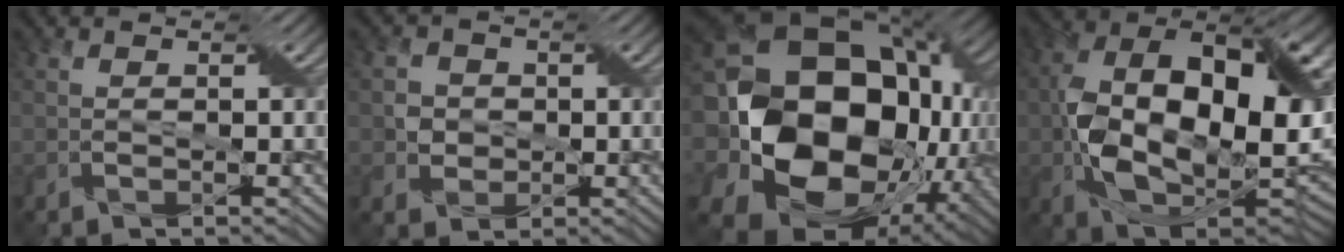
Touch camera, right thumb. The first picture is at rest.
{"total": 3.1, "force": [0.1, 3.1, 0.6], "torque": [-0.020, 0.002, -0.009]}
{"total": 23.0, "force": [-1.3, 16.9, 15.6], "torque": [-0.335, -0.042, -0.005]}
{"total": 17.9, "force": [0.7, 11.2, 14.0], "torque": [-0.262, -0.021, 0.025]}